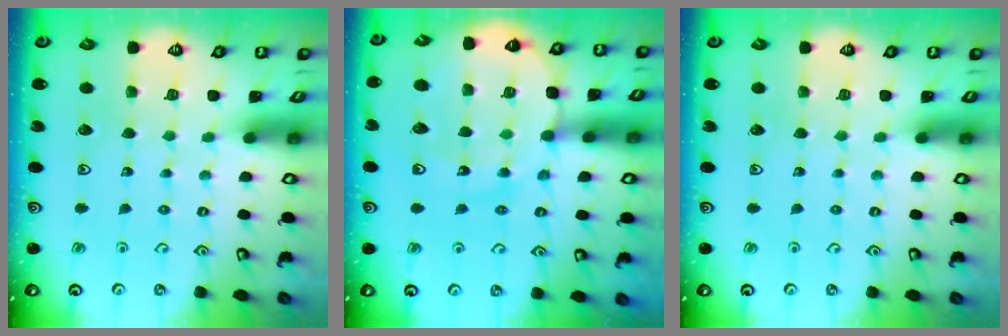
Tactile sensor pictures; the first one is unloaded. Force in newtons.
{"total": 13.5, "press": 13.1, "slide": 3.0}
{"total": 0.0}